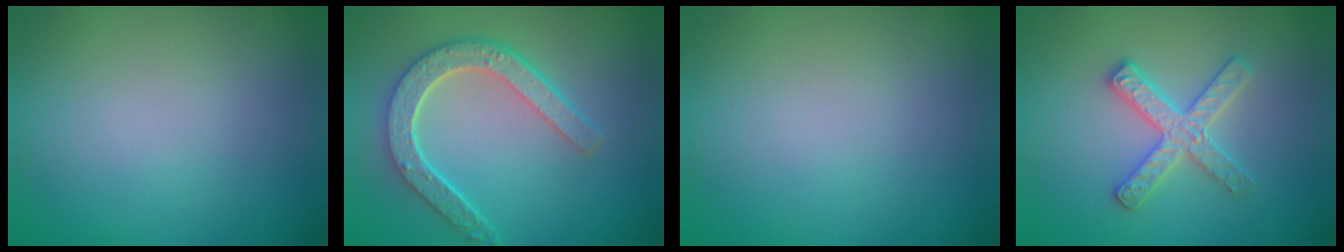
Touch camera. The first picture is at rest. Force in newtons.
{"total": 5.1, "press": 4.0, "slide": 3.2}
{"total": 0.0}
{"total": 2.9, "press": 2.9, "slide": 0.5}